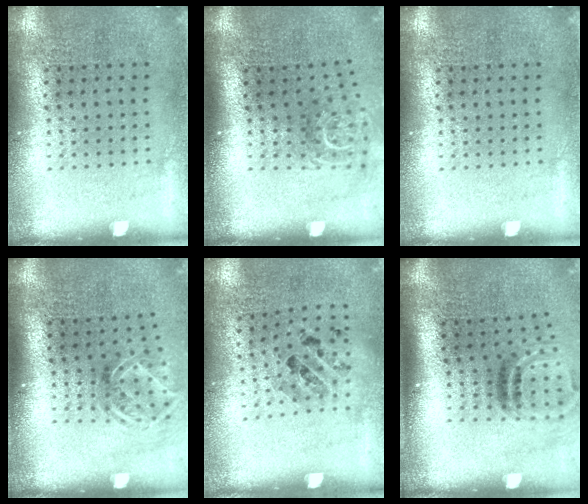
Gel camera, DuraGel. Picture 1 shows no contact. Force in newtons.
{"total": 1.8, "press": 1.2, "slide": 1.3}
{"total": 0.0}
{"total": 1.8, "press": 1.3, "slide": 1.2}
{"total": 0.9, "press": 0.7, "slide": 0.5}
{"total": 2.0, "press": 1.2, "slide": 1.6}